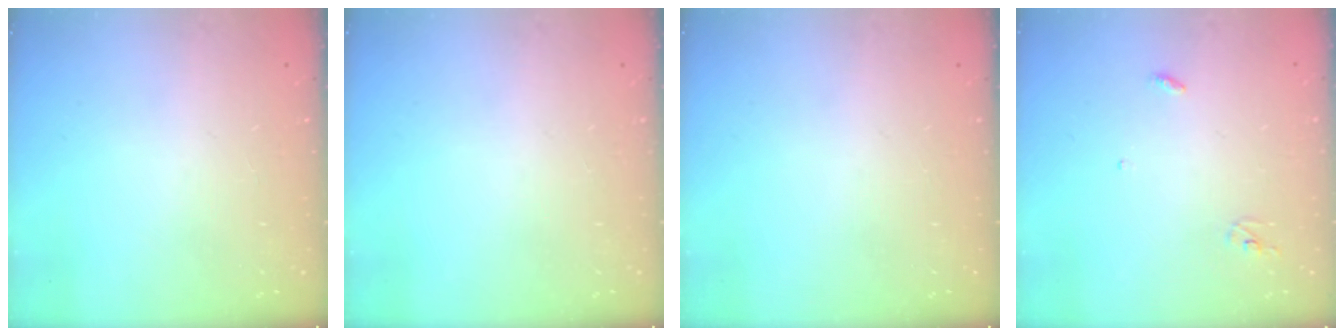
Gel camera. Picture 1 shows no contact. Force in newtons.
{"total": 0.0}
{"total": 0.0}
{"total": 3.0, "press": 2.9, "slide": 0.2}